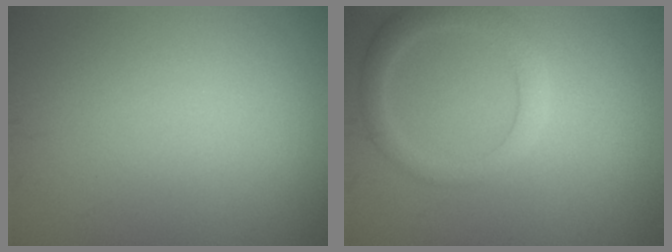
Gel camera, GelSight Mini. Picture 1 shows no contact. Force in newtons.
{"total": 3.0, "press": 2.9, "slide": 0.3}